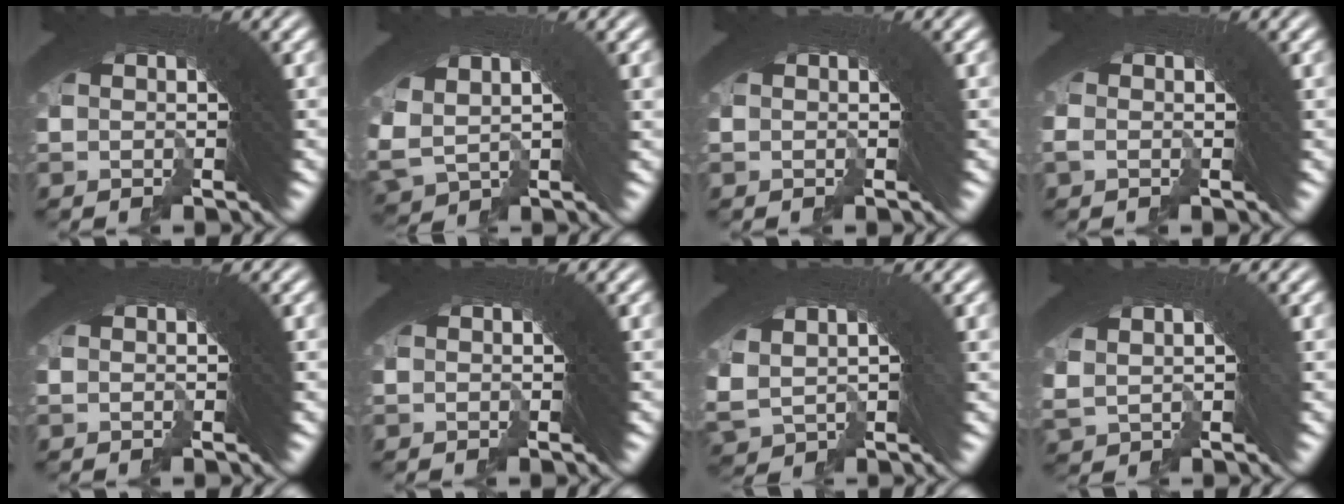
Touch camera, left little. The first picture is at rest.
{"total": 4.0, "force": [1.1, 2.5, 2.9], "torque": [-0.055, 0.004, 0.031]}
{"total": 0.0}
{"total": 0.6, "force": [-0.3, -0.2, 0.4], "torque": [0.000, 0.010, -0.011]}
{"total": 0.0}
{"total": 0.0}
{"total": 2.7, "force": [0.9, 1.6, 2.1], "torque": [-0.035, 0.005, 0.029]}
{"total": 1.5, "force": [0.9, 0.2, 1.1], "torque": [-0.005, 0.013, 0.025]}